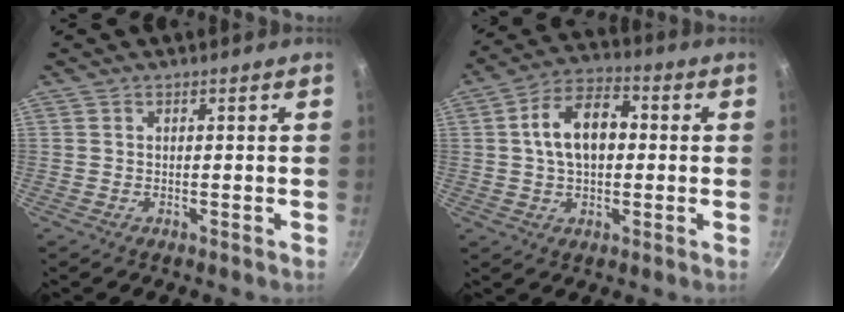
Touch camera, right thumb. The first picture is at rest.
{"total": 11.7, "force": [1.2, 7.3, 9.1], "torque": [-0.124, 0.026, 0.009]}